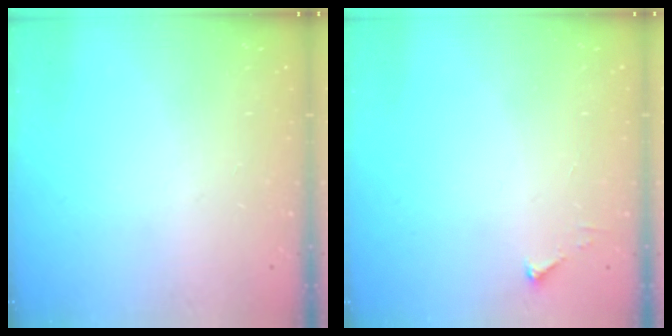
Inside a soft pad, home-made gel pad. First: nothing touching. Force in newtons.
{"total": 2.5, "press": 2.5, "slide": 0.3}